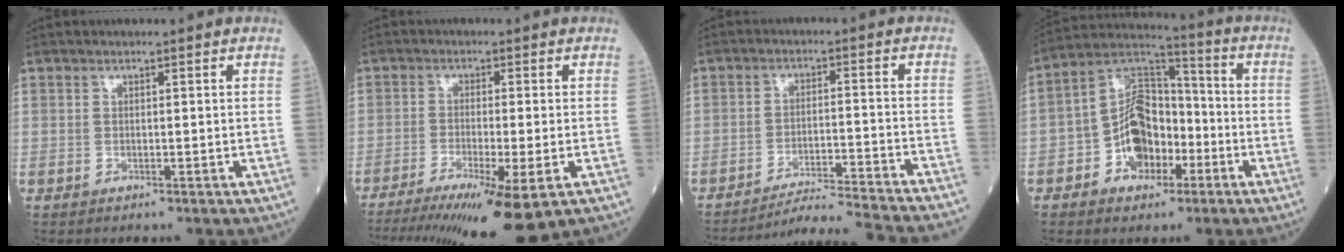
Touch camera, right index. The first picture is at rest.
{"total": 14.3, "force": [-9.5, 1.0, 10.7], "torque": [-0.156, -0.036, -0.151]}
{"total": 18.1, "force": [-17.1, -1.9, 5.5], "torque": [-0.063, -0.037, -0.242]}
{"total": 11.2, "force": [-3.8, 7.3, 7.6], "torque": [-0.152, 0.032, -0.065]}